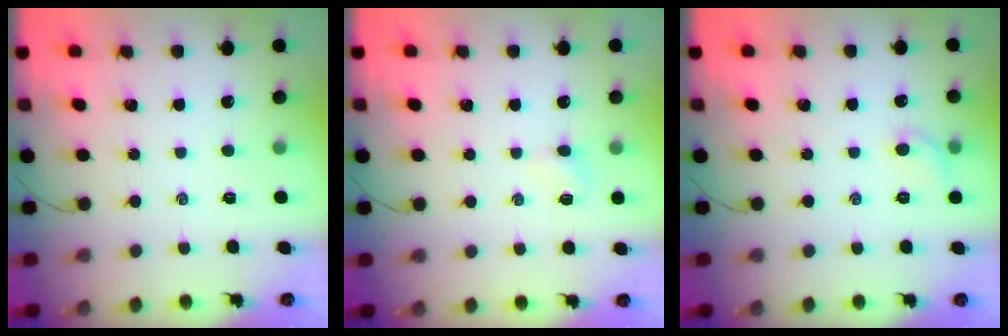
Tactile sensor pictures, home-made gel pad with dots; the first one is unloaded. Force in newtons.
{"total": 2.6, "press": 2.5, "slide": 0.9}
{"total": 5.4, "press": 5.3, "slide": 1.3}